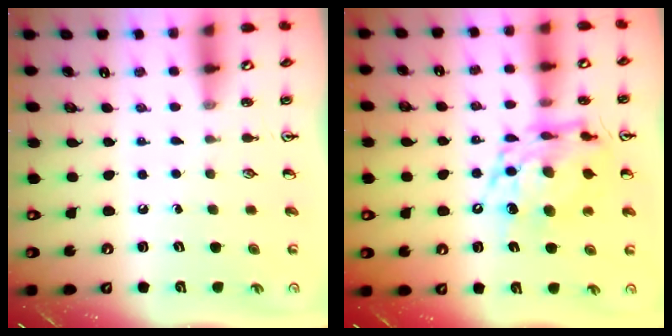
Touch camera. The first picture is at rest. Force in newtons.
{"total": 13.7, "press": 13.6, "slide": 1.2}